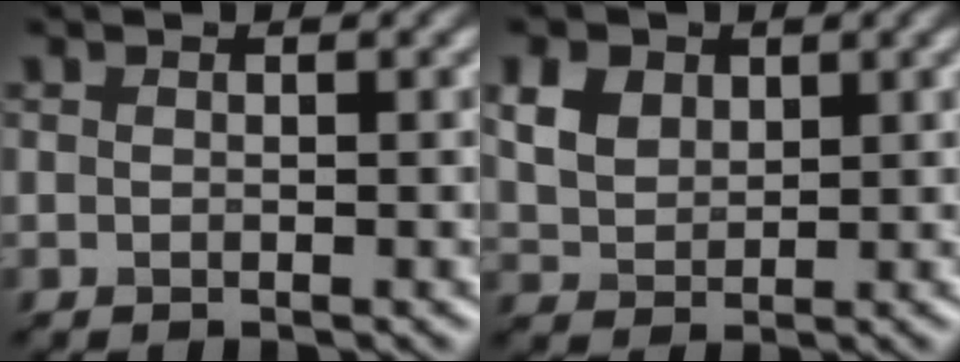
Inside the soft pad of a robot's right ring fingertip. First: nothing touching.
{"total": 2.8, "force": [1.8, 1.9, 1.0], "torque": [-0.057, 0.013, 0.058]}